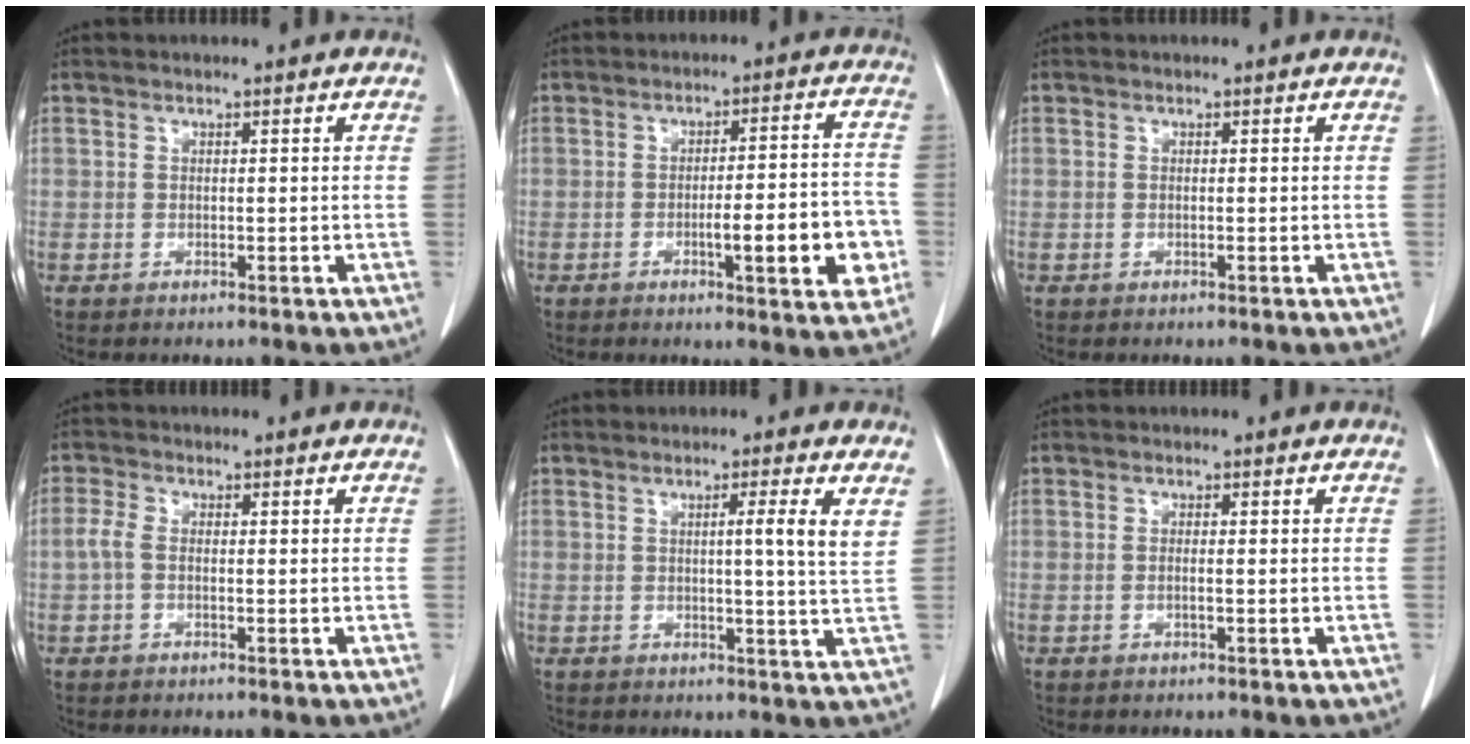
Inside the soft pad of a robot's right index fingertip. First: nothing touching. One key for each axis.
{"total": 10.7, "fx": -3.1, "fy": 1.7, "fz": 10.0, "tx": -0.136, "ty": 0.010, "tz": -0.037}
{"total": 0.0}
{"total": 2.3, "fx": -0.3, "fy": 1.1, "fz": 2.0, "tx": -0.051, "ty": 0.004, "tz": -0.010}
{"total": 4.6, "fx": 1.7, "fy": -0.8, "fz": 4.1, "tx": -0.060, "ty": -0.008, "tz": 0.021}
{"total": 0.8, "fx": -0.2, "fy": -0.1, "fz": 0.7, "tx": -0.016, "ty": 0.000, "tz": -0.005}